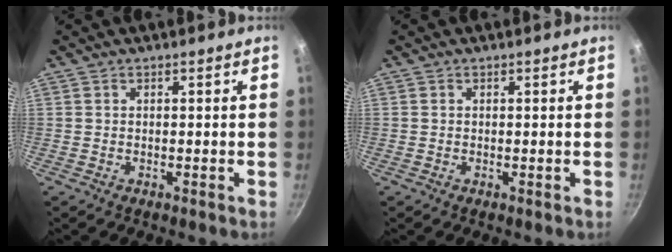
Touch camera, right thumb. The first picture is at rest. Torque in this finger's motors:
{"motor_torque": [0.29, 0.26, 0.33, 0.03, 0.02]}